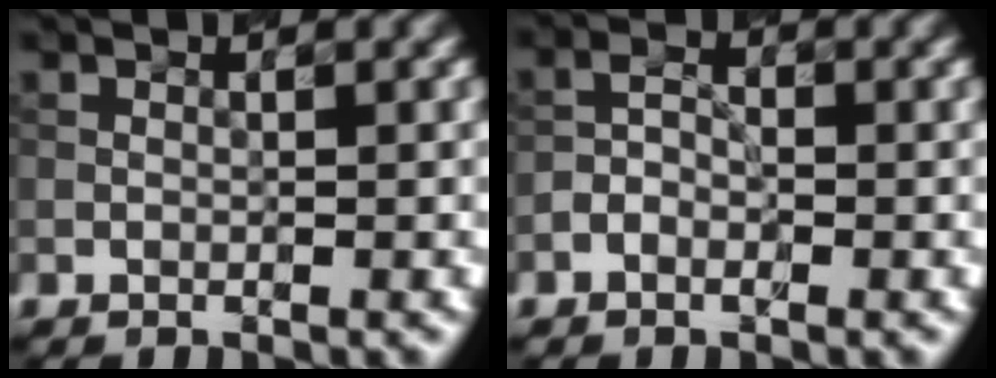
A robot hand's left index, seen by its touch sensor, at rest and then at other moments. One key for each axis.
{"total": 1.7, "fx": -0.9, "fy": 1.0, "fz": 1.0, "tx": -0.020, "ty": 0.007, "tz": -0.022}